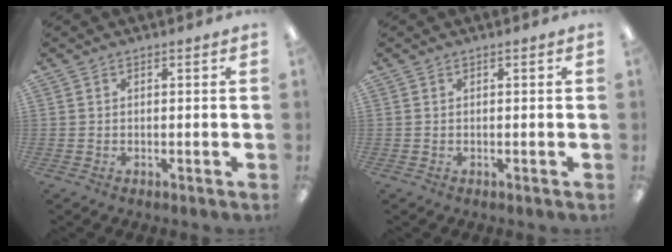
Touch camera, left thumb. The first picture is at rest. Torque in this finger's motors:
{"motor_torque": [0.01, 0.00, 0.05, 0.01, 0.00]}